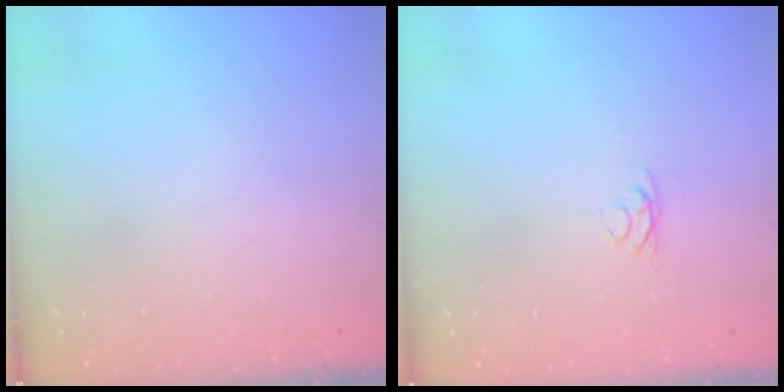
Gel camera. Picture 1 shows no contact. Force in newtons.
{"total": 2.8, "press": 2.8, "slide": 0.5}